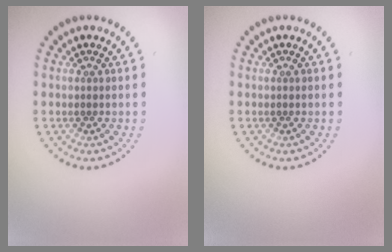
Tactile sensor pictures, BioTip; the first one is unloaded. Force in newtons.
{"total": 0.0}